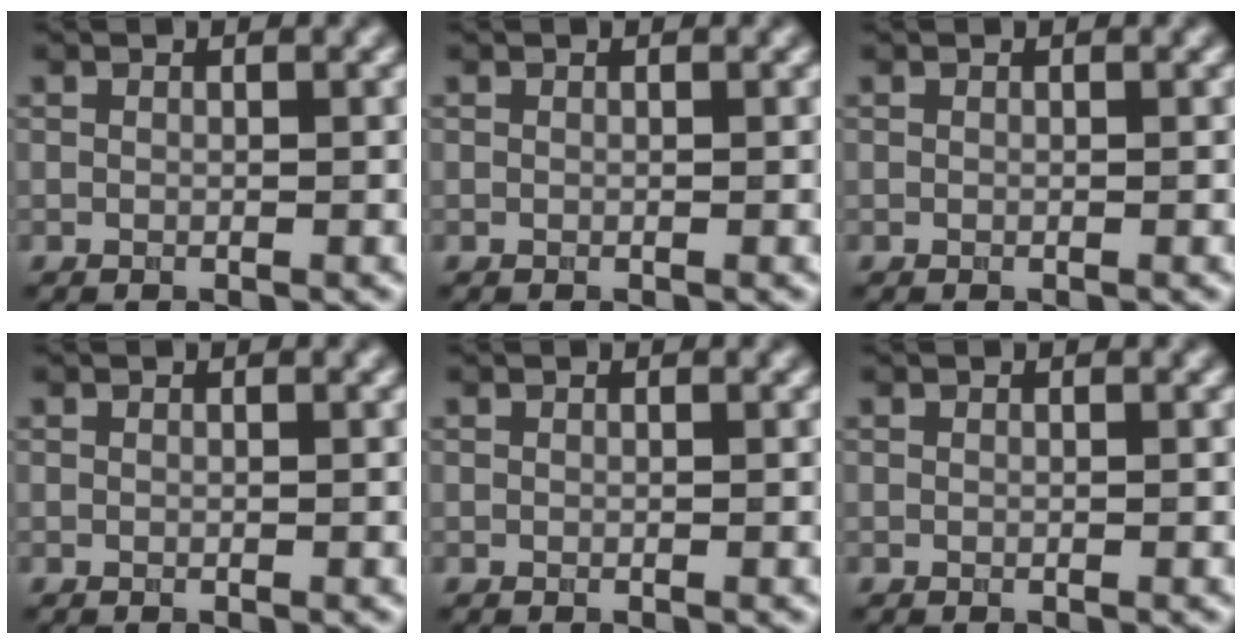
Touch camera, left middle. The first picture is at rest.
{"total": 0.0}
{"total": 0.0}
{"total": 0.0}
{"total": 0.0}
{"total": 0.0}